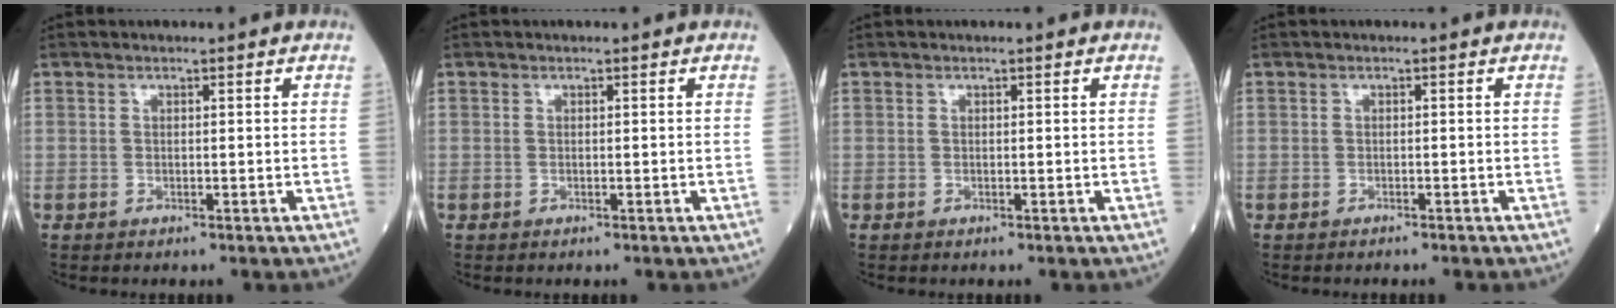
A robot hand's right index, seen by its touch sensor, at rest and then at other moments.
{"total": 0.0}
{"total": 0.0}
{"total": 1.4, "force": [-1.3, 0.4, 0.6], "torque": [-0.014, -0.002, -0.014]}